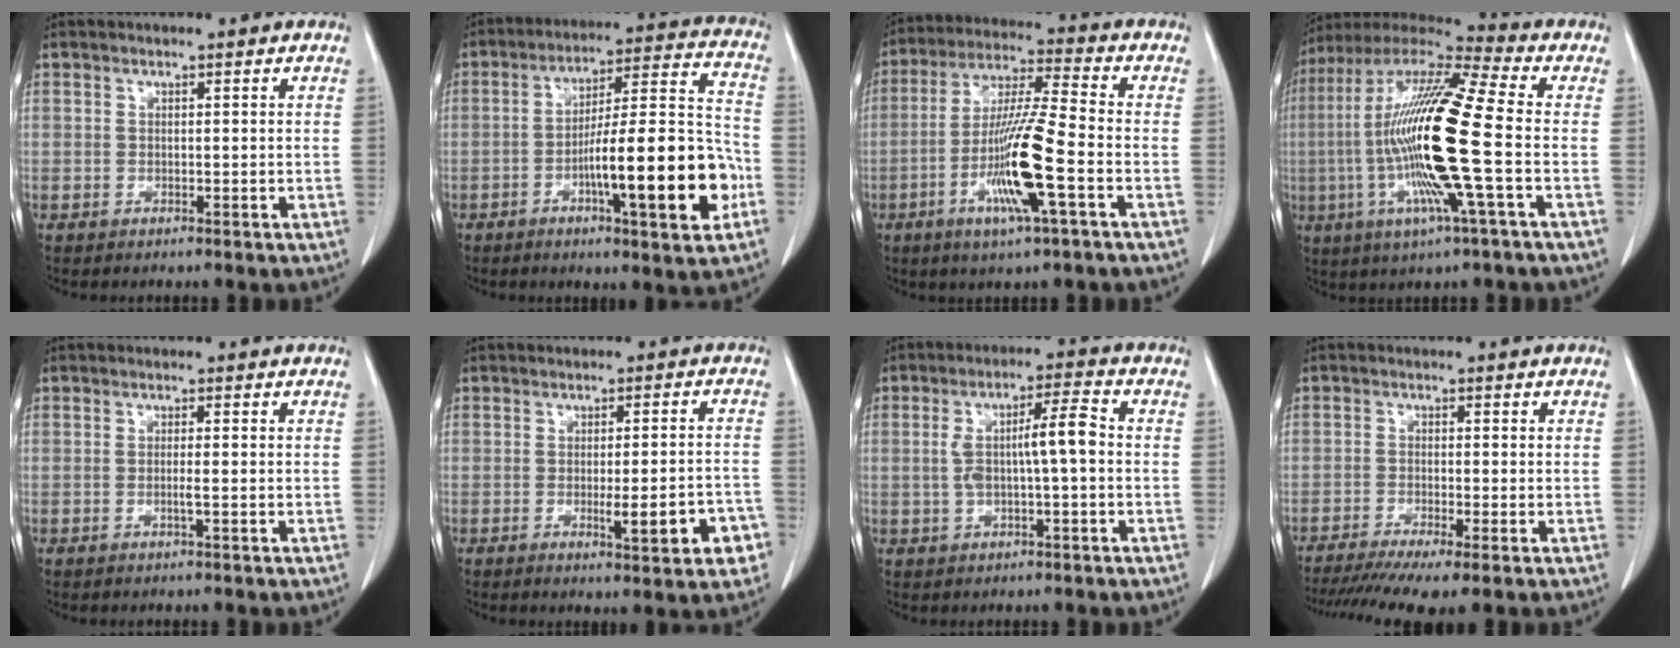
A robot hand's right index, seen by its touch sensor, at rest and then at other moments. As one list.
[{"total": 18.1, "force": [-5.8, 2.2, 17.0], "torque": [-0.257, 0.012, -0.084]}, {"total": 13.3, "force": [-4.4, 0.1, 12.6], "torque": [-0.248, -0.010, -0.086]}, {"total": 19.8, "force": [-2.8, 0.5, 19.6], "torque": [-0.400, -0.008, -0.067]}, {"total": 1.3, "force": [-0.4, -0.2, 1.2], "torque": [-0.024, -0.002, -0.008]}, {"total": 7.7, "force": [-3.0, 1.3, 6.9], "torque": [-0.087, 0.006, -0.032]}, {"total": 7.1, "force": [0.0, 1.0, 7.1], "torque": [-0.133, 0.019, -0.001]}, {"total": 9.5, "force": [-7.0, 0.7, 6.4], "torque": [-0.104, -0.013, -0.114]}]